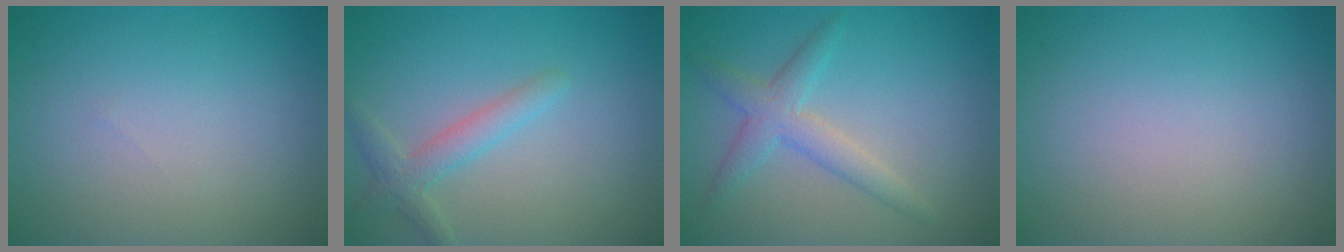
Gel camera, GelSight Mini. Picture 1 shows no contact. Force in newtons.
{"total": 2.5, "press": 2.5, "slide": 0.1}
{"total": 3.0, "press": 3.0, "slide": 0.1}
{"total": 0.0}